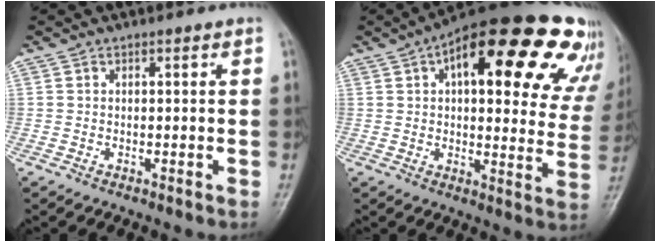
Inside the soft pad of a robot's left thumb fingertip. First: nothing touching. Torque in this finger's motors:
{"motor_torque": [1.12, 1.26, 1.85, -0.92, 0.35]}